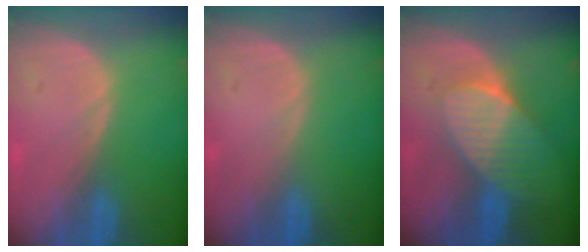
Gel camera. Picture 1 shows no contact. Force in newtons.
{"total": 0.0}
{"total": 7.7, "press": 6.9, "slide": 3.4}